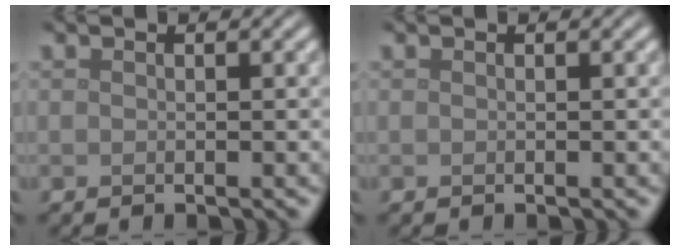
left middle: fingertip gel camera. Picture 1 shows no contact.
{"total": 0.0}